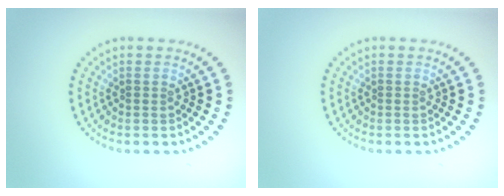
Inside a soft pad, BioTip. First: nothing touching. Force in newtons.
{"total": 0.0}